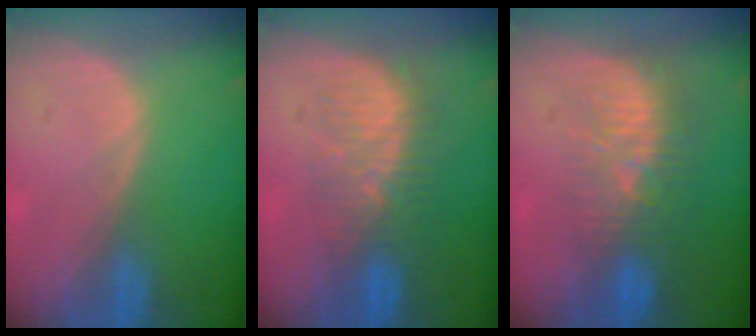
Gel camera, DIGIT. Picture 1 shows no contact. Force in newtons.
{"total": 8.3, "press": 7.8, "slide": 2.8}
{"total": 9.2, "press": 8.6, "slide": 3.2}